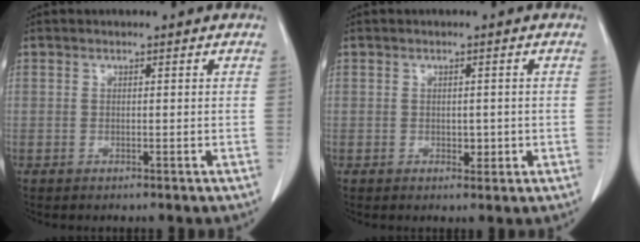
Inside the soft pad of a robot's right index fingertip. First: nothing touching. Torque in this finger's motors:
{"motor_torque": [-0.16, 0.27, -0.06, 0.01]}